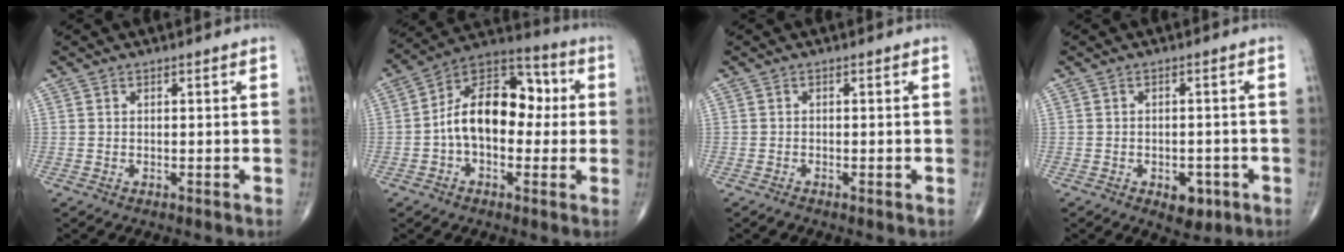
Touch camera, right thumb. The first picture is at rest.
{"total": 15.9, "force": [0.1, 10.1, 12.3], "torque": [-0.167, 0.048, -0.013]}
{"total": 0.8, "force": [-0.5, 0.2, 0.6], "torque": [-0.009, -0.002, -0.012]}
{"total": 4.8, "force": [-2.1, 2.8, 3.2], "torque": [-0.026, 0.008, -0.020]}